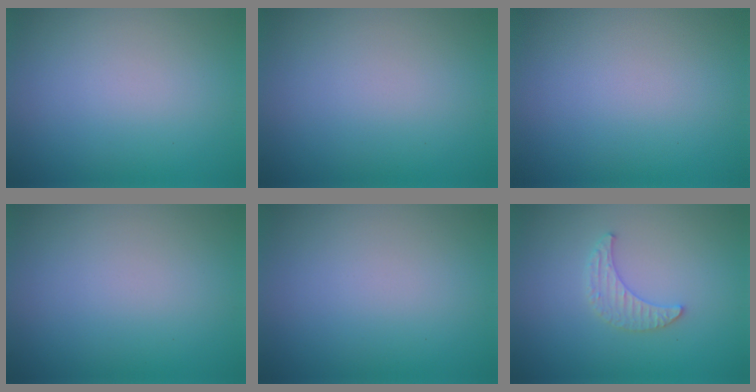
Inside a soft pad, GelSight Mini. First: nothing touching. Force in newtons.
{"total": 0.0}
{"total": 0.0}
{"total": 0.0}
{"total": 0.0}
{"total": 2.0, "press": 1.9, "slide": 0.5}